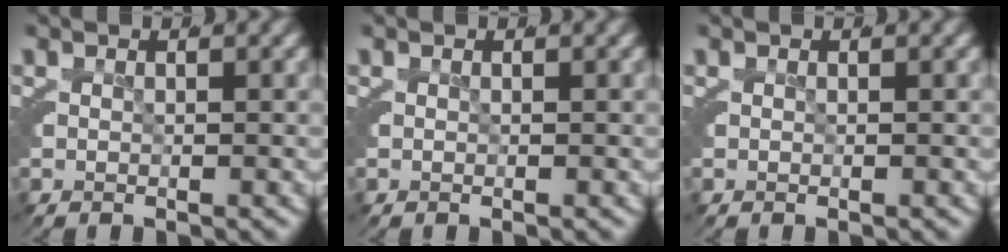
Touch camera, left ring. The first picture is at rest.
{"total": 0.0}
{"total": 0.0}